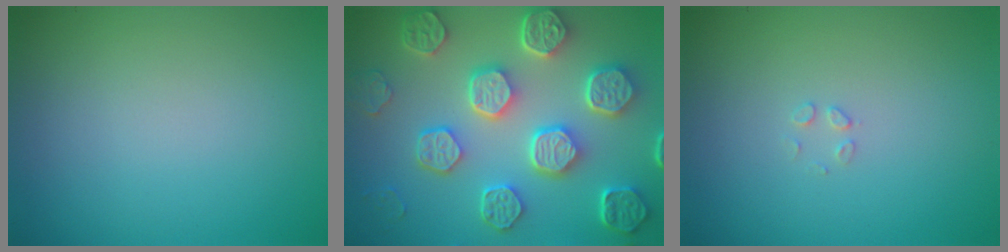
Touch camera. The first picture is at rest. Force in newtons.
{"total": 8.3, "press": 6.5, "slide": 5.2}
{"total": 0.8, "press": 0.8, "slide": 0.0}